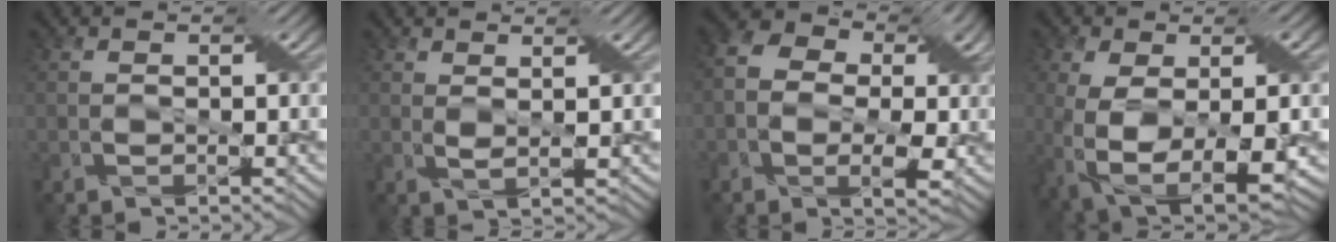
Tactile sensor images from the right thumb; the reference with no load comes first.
{"total": 2.0, "force": [1.2, 0.2, 1.5], "torque": [-0.036, 0.000, 0.023]}
{"total": 10.2, "force": [-0.1, 7.1, 7.3], "torque": [-0.148, 0.000, -0.005]}
{"total": 11.0, "force": [-2.4, 5.8, 9.0], "torque": [-0.199, -0.030, -0.028]}